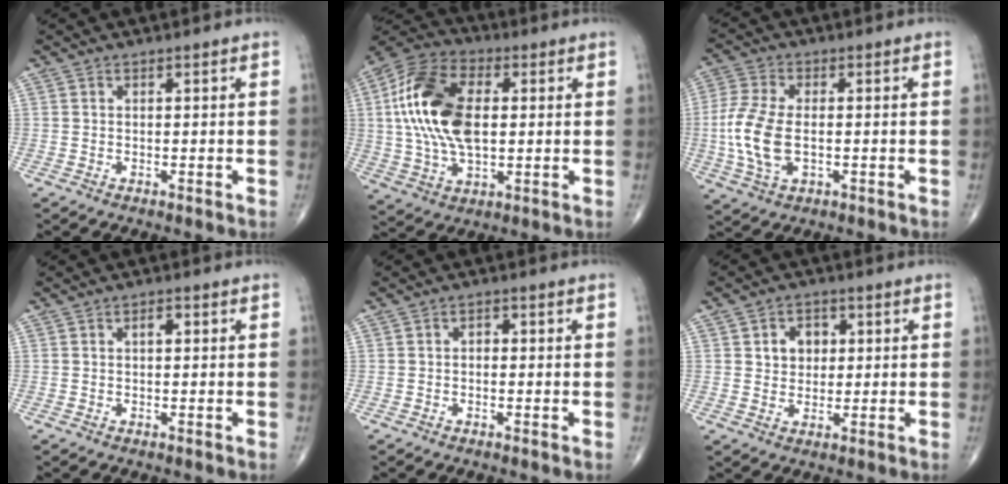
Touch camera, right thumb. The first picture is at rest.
{"total": 18.8, "force": [2.1, 10.5, 15.4], "torque": [-0.310, 0.011, 0.034]}
{"total": 10.6, "force": [-1.1, 5.8, 8.8], "torque": [-0.202, 0.003, -0.023]}
{"total": 1.6, "force": [0.4, 0.8, 1.3], "torque": [-0.019, 0.004, 0.003]}
{"total": 1.3, "force": [-0.1, 0.9, 0.9], "torque": [-0.006, 0.006, -0.007]}
{"total": 5.5, "force": [1.3, 4.4, 3.0], "torque": [-0.017, -0.002, 0.019]}